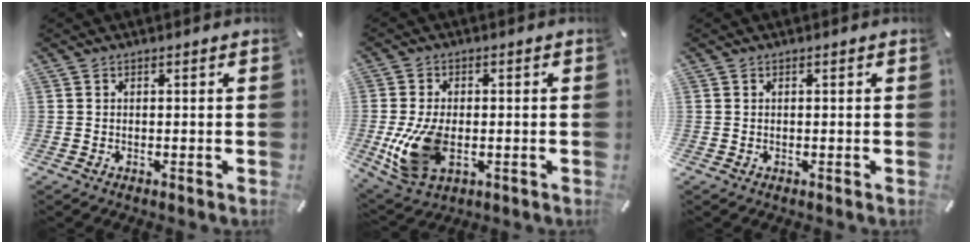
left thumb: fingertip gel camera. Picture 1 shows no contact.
{"total": 12.2, "force": [-1.9, 7.8, 9.2], "torque": [-0.195, -0.007, -0.029]}
{"total": 0.0}